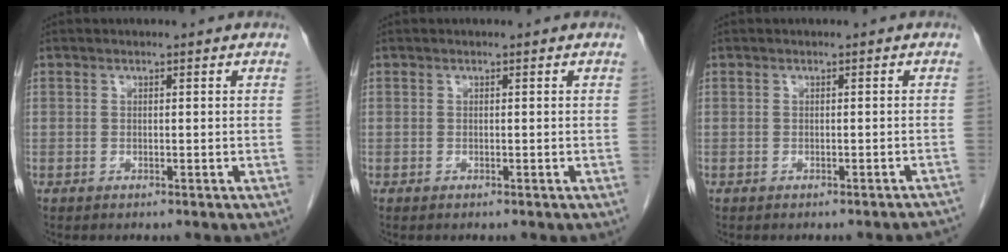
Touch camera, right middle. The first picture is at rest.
{"total": 0.0}
{"total": 3.0, "force": [-2.9, 0.2, 0.7], "torque": [-0.003, -0.009, -0.030]}